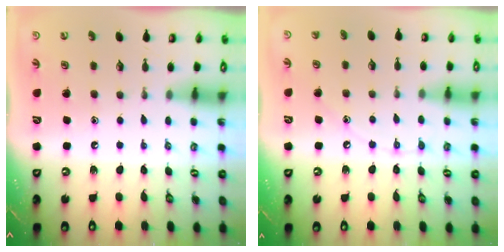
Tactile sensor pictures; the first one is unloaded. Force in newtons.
{"total": 6.7, "press": 6.7, "slide": 0.7}